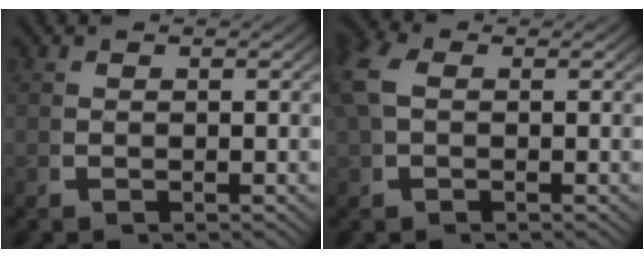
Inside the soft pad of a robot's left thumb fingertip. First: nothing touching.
{"total": 3.2, "force": [0.6, 2.4, 2.1], "torque": [-0.064, -0.008, 0.016]}